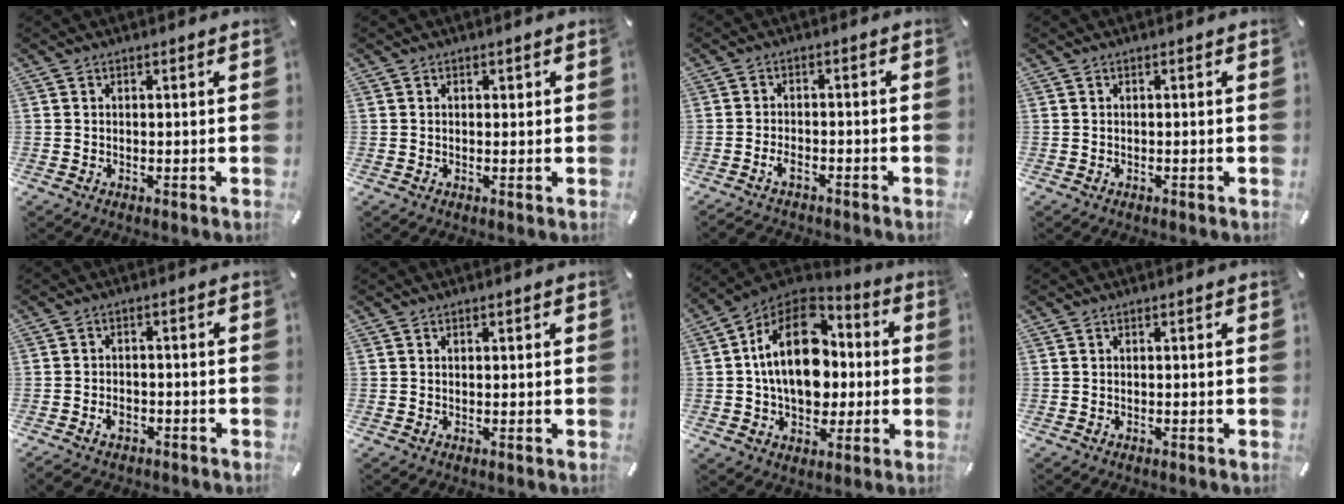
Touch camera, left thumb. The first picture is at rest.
{"total": 0.6, "force": [0.2, 0.5, 0.2], "torque": [0.003, -0.001, 0.003]}
{"total": 3.1, "force": [-2.3, 1.3, 1.7], "torque": [-0.034, 0.009, -0.045]}
{"total": 0.0}
{"total": 3.6, "force": [-2.1, 2.4, 1.7], "torque": [-0.028, 0.011, -0.038]}
{"total": 0.5, "force": [0.2, 0.4, 0.2], "torque": [-0.004, 0.002, 0.003]}
{"total": 20.2, "force": [1.6, 14.0, 14.5], "torque": [-0.263, 0.007, 0.026]}
{"total": 0.0}